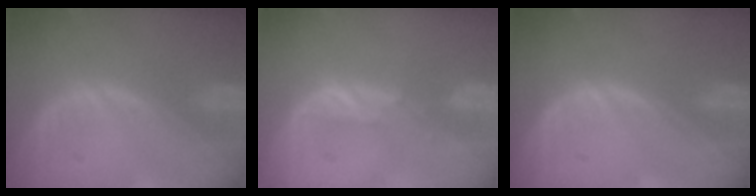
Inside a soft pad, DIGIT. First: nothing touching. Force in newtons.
{"total": 2.7, "press": 2.6, "slide": 0.8}
{"total": 0.0}